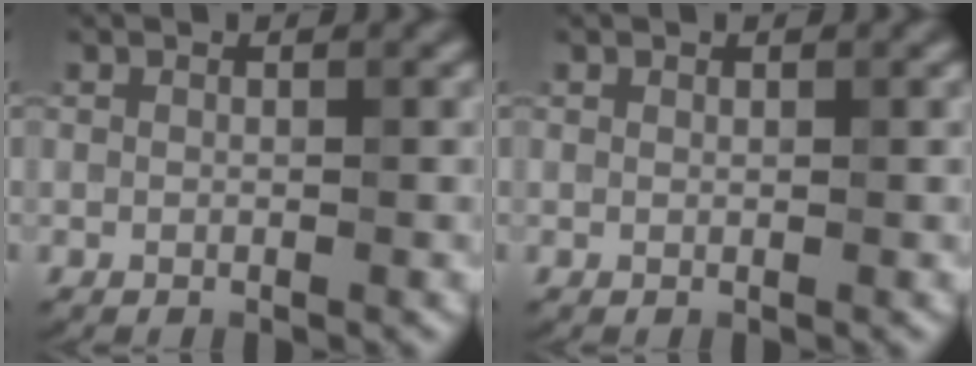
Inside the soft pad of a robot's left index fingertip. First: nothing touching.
{"total": 0.0}